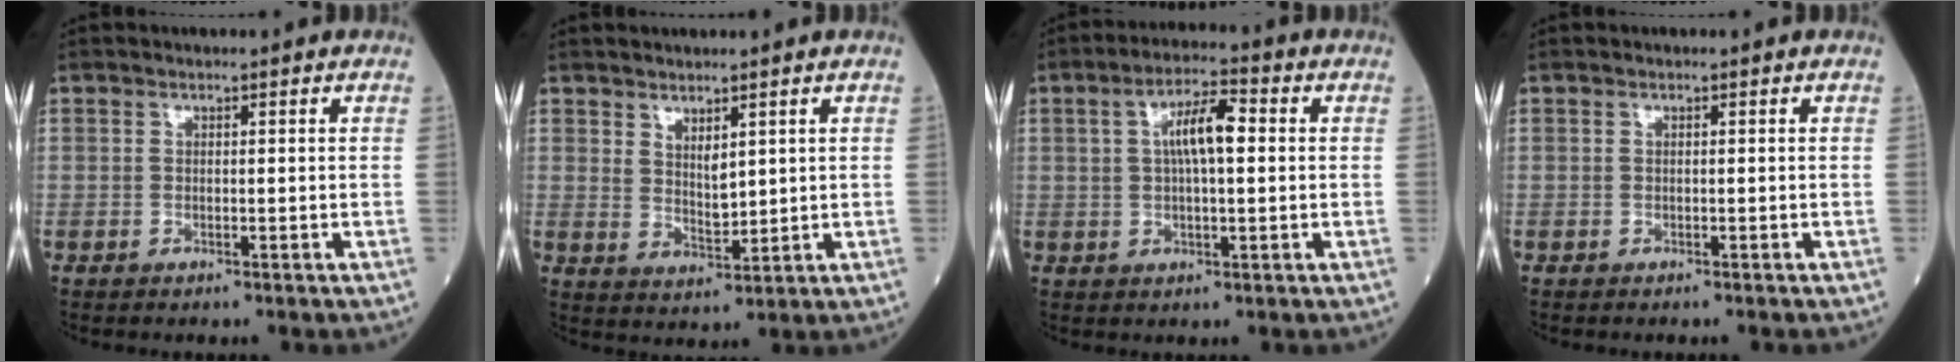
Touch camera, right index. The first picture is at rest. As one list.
[{"total": 3.5, "force": [1.9, 1.4, 2.6], "torque": [-0.050, -0.011, 0.044]}, {"total": 7.1, "force": [1.3, 1.8, 6.8], "torque": [-0.124, 0.018, 0.021]}, {"total": 0.0}]